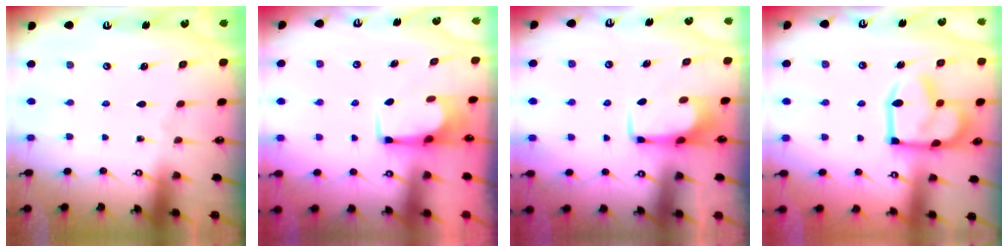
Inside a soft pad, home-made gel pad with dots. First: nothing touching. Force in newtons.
{"total": 2.4, "press": 2.4, "slide": 0.4}
{"total": 1.7, "press": 1.6, "slide": 0.5}
{"total": 14.5, "press": 14.4, "slide": 1.5}